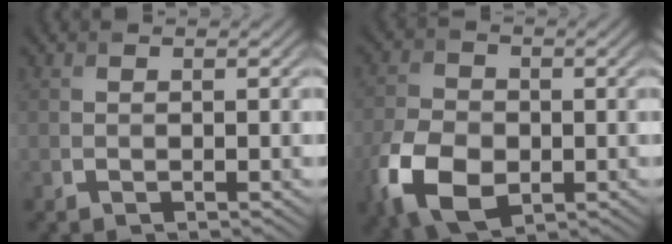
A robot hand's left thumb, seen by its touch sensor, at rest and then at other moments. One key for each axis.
{"total": 9.8, "fx": -3.5, "fy": 6.5, "fz": 6.5, "tx": -0.164, "ty": -0.023, "tz": -0.073}